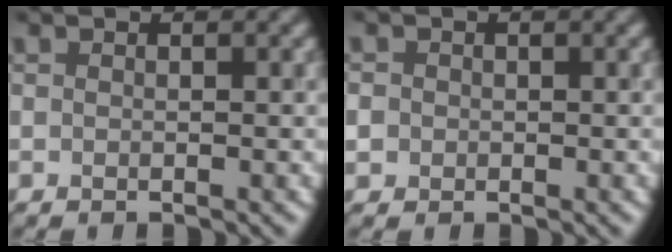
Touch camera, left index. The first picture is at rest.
{"total": 2.1, "force": [0.2, 2.0, 0.7], "torque": [-0.002, 0.009, -0.004]}